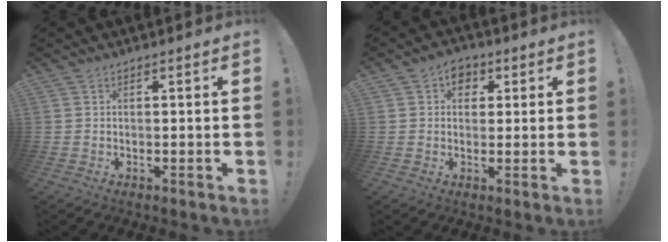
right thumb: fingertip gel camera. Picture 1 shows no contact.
{"total": 5.3, "force": [1.7, 4.6, 2.0], "torque": [-0.021, -0.003, 0.031]}